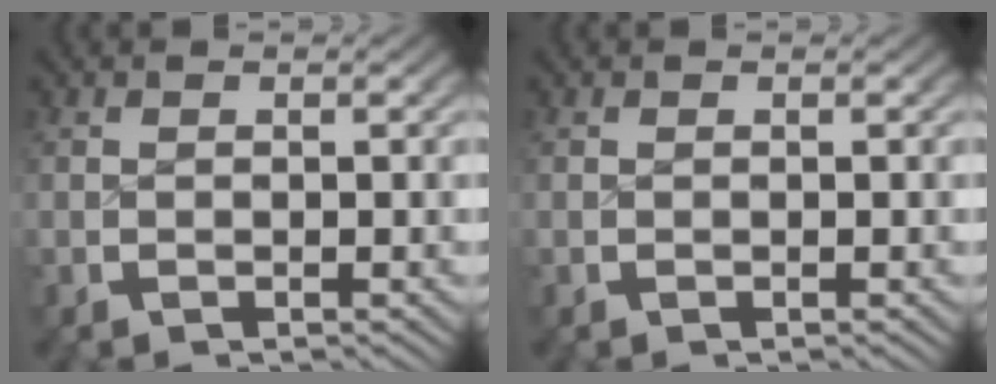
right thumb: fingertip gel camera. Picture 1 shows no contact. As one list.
[{"total": 0.0}]